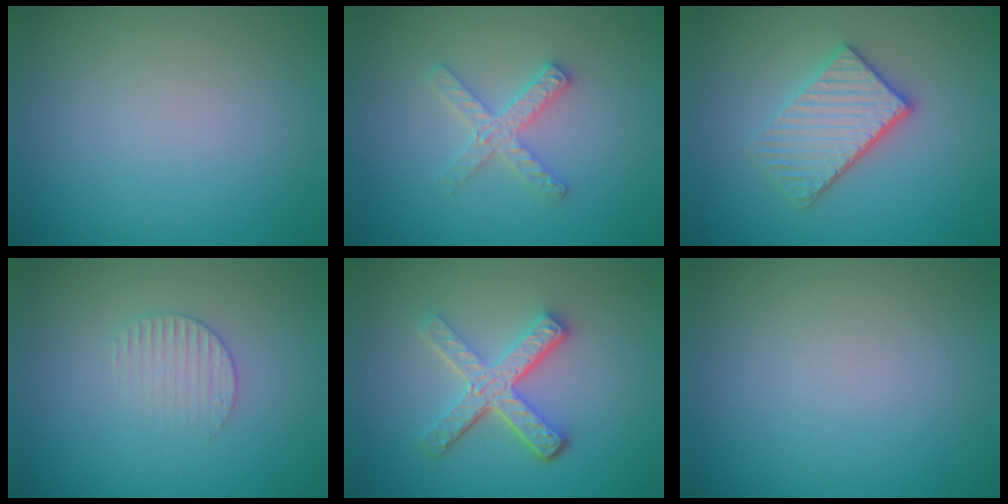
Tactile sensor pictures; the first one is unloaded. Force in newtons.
{"total": 2.6, "press": 2.5, "slide": 0.4}
{"total": 3.8, "press": 3.2, "slide": 2.0}
{"total": 1.9, "press": 1.9, "slide": 0.3}
{"total": 4.7, "press": 3.5, "slide": 3.2}
{"total": 0.0}